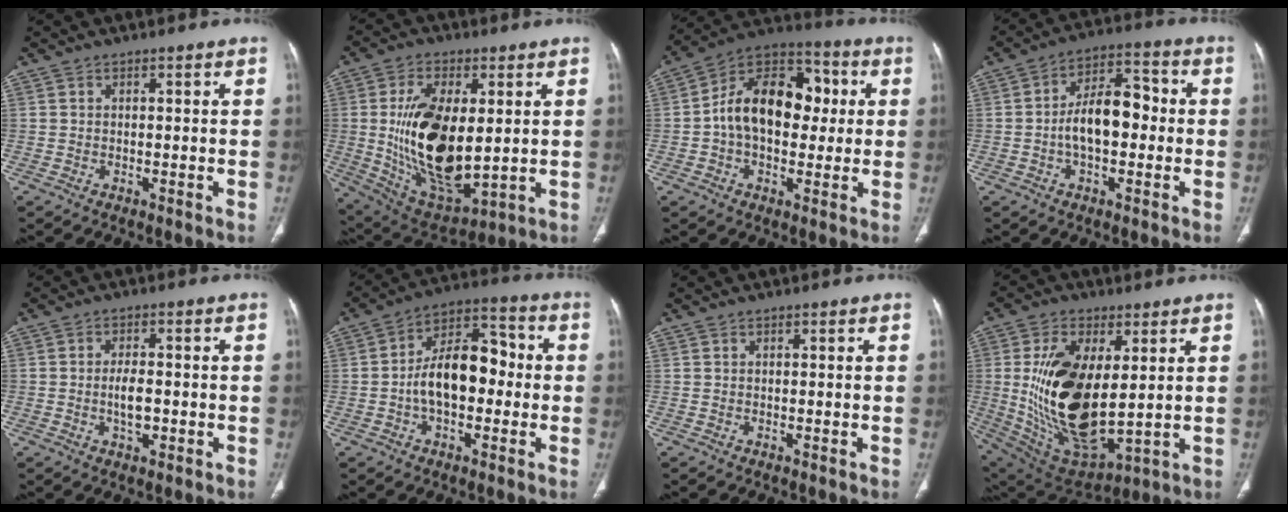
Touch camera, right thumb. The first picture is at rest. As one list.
[{"total": 20.7, "force": [1.3, 10.4, 17.9], "torque": [-0.318, -0.022, 0.042]}, {"total": 17.6, "force": [1.3, 11.7, 13.0], "torque": [-0.174, 0.036, 0.012]}, {"total": 10.9, "force": [-0.9, 6.1, 9.0], "torque": [-0.136, 0.037, -0.024]}, {"total": 4.3, "force": [-0.8, 2.1, 3.6], "torque": [-0.060, 0.003, -0.012]}, {"total": 13.4, "force": [-1.2, 8.0, 10.7], "torque": [-0.158, 0.043, -0.027]}, {"total": 0.0}, {"total": 22.7, "force": [2.2, 11.4, 19.5], "torque": [-0.366, -0.030, 0.060]}]